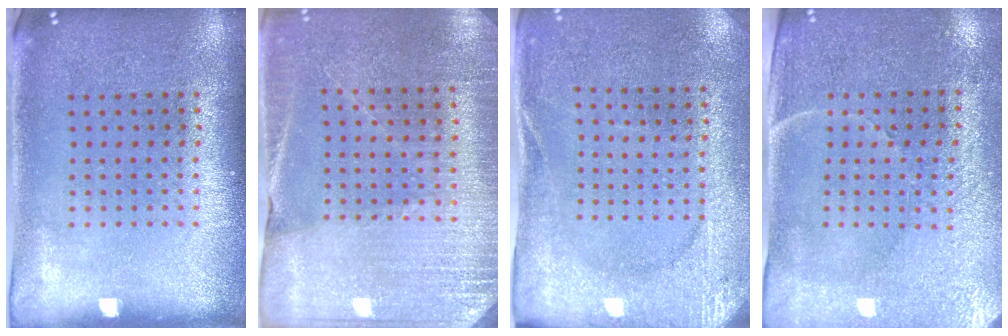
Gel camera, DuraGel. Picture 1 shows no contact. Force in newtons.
{"total": 2.8, "press": 2.8, "slide": 0.2}
{"total": 2.6, "press": 2.5, "slide": 0.6}
{"total": 3.3, "press": 3.1, "slide": 1.1}